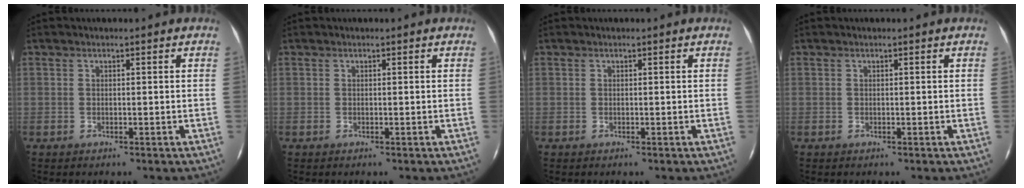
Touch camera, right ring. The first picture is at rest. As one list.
[{"total": 0.0}, {"total": 0.0}, {"total": 0.0}]